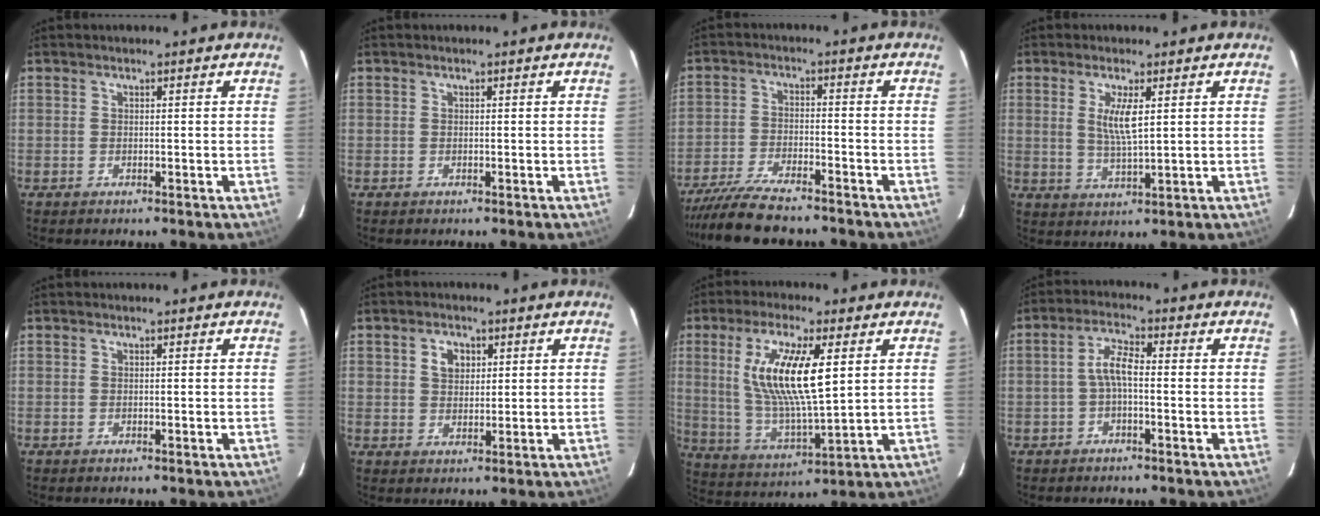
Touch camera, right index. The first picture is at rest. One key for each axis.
{"total": 0.0}
{"total": 12.4, "fx": -11.0, "fy": 2.2, "fz": 5.4, "tx": -0.128, "ty": -0.023, "tz": -0.189}
{"total": 5.2, "fx": 1.4, "fy": 0.8, "fz": 4.9, "tx": -0.095, "ty": -0.007, "tz": 0.029}
{"total": 0.0}
{"total": 3.9, "fx": 1.5, "fy": 2.9, "fz": 2.1, "tx": -0.032, "ty": 0.010, "tz": 0.028}
{"total": 15.4, "fx": 4.2, "fy": 3.7, "fz": 14.3, "tx": -0.276, "ty": -0.004, "tz": 0.089}
{"total": 4.0, "fx": -0.9, "fy": 1.1, "fz": 3.7, "tx": -0.078, "ty": 0.013, "tz": -0.020}